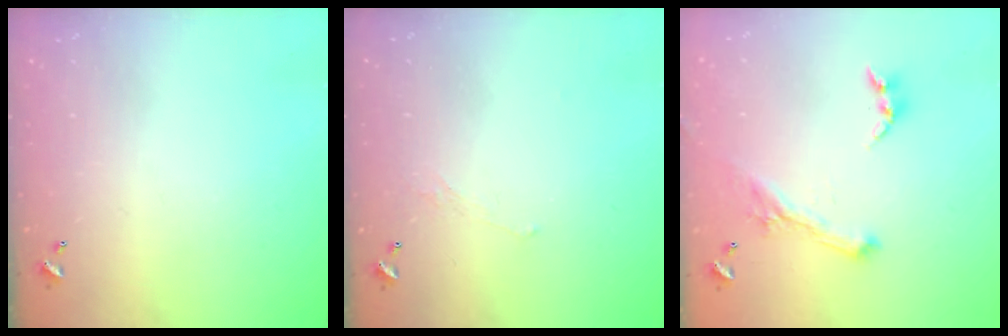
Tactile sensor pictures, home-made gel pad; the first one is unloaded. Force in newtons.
{"total": 0.6, "press": 0.2, "slide": 0.6}
{"total": 1.8, "press": 1.7, "slide": 0.4}